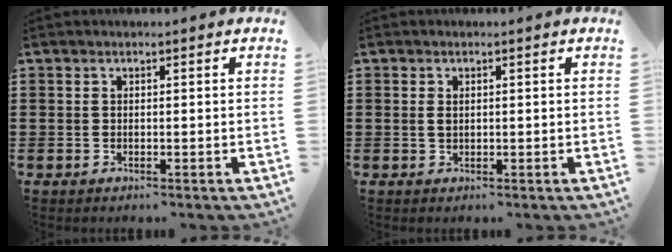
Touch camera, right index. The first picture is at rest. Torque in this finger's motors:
{"motor_torque": [0.08, 1.56, 0.07, 0.00]}